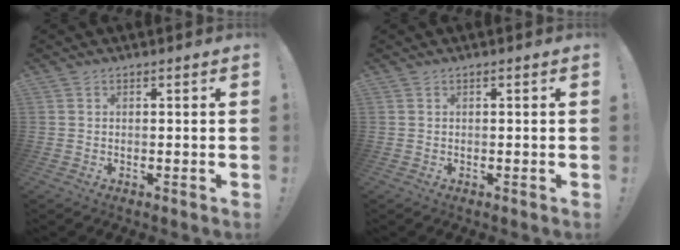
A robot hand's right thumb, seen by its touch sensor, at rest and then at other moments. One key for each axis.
{"total": 0.0}